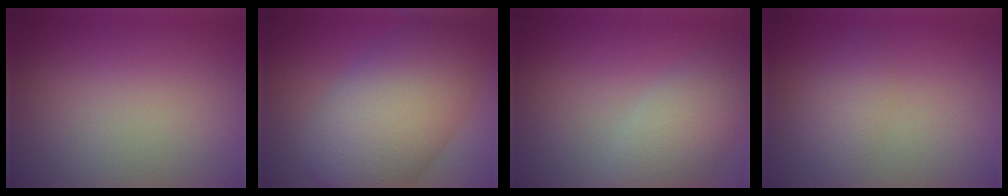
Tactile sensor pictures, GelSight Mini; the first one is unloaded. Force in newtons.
{"total": 11.3, "press": 11.3, "slide": 0.3}
{"total": 5.4, "press": 5.4, "slide": 0.4}
{"total": 2.0, "press": 2.0, "slide": 0.1}